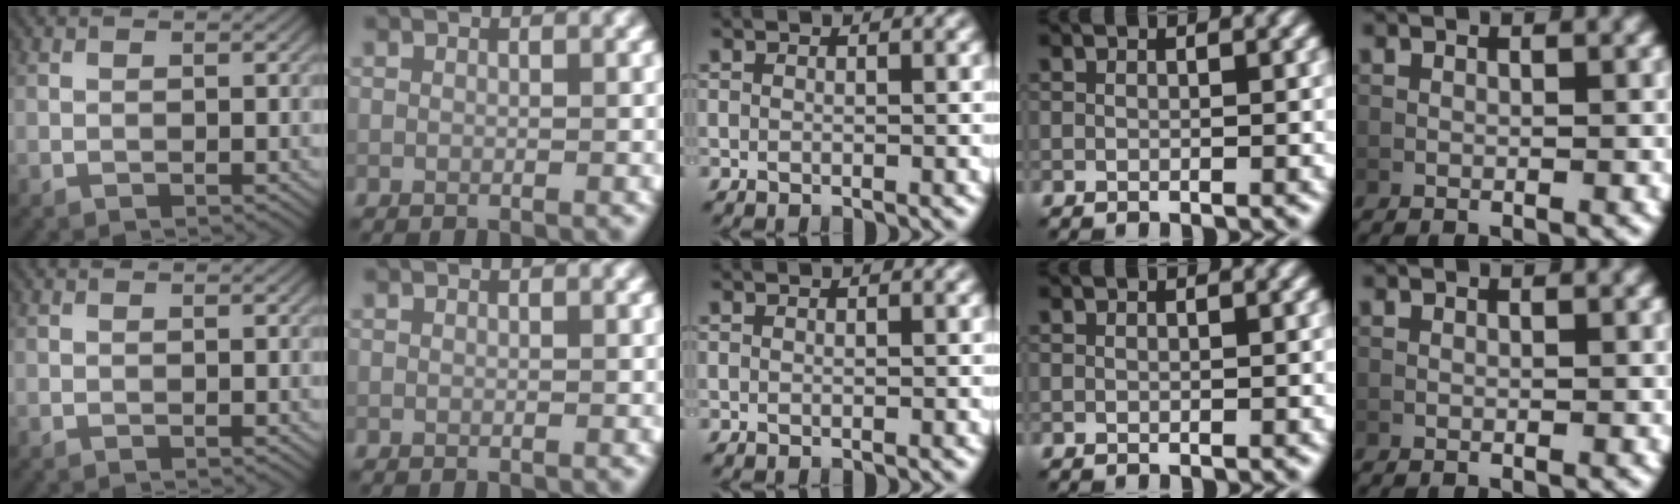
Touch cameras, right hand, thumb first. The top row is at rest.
{}